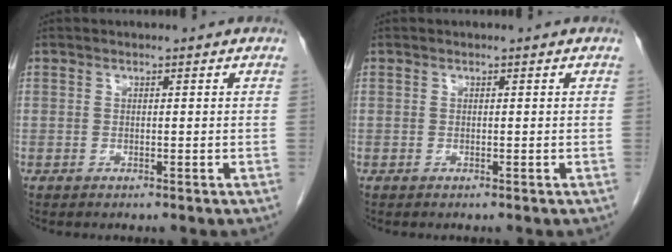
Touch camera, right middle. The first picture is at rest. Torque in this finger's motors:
{"motor_torque": [0.13, -0.14, 0.00, 0.01]}